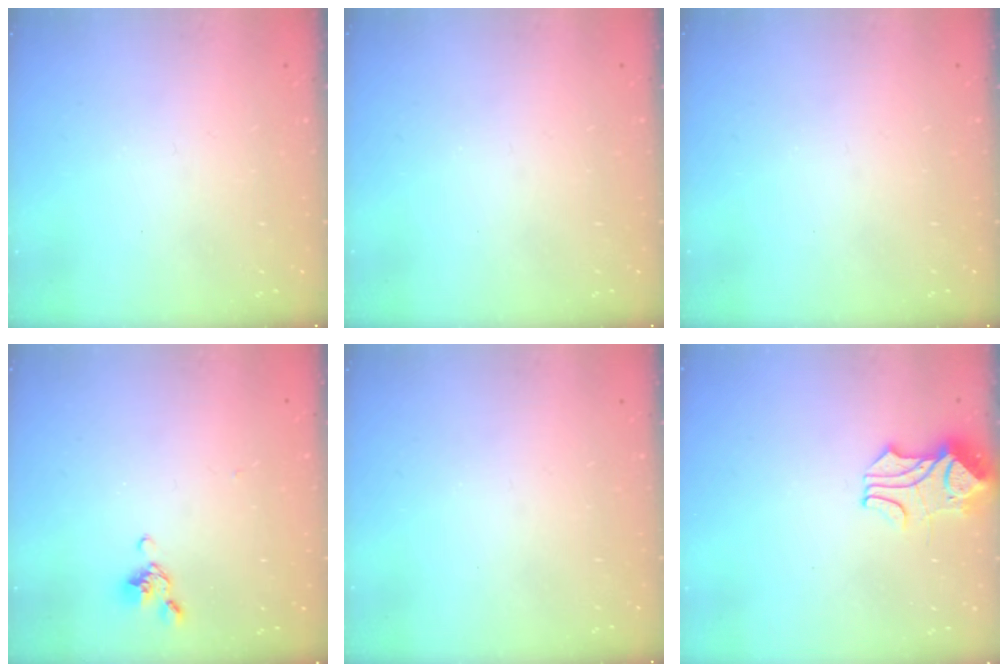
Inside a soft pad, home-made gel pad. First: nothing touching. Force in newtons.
{"total": 0.0}
{"total": 0.0}
{"total": 5.1, "press": 4.9, "slide": 1.0}
{"total": 0.0}
{"total": 1.7, "press": 1.3, "slide": 1.1}